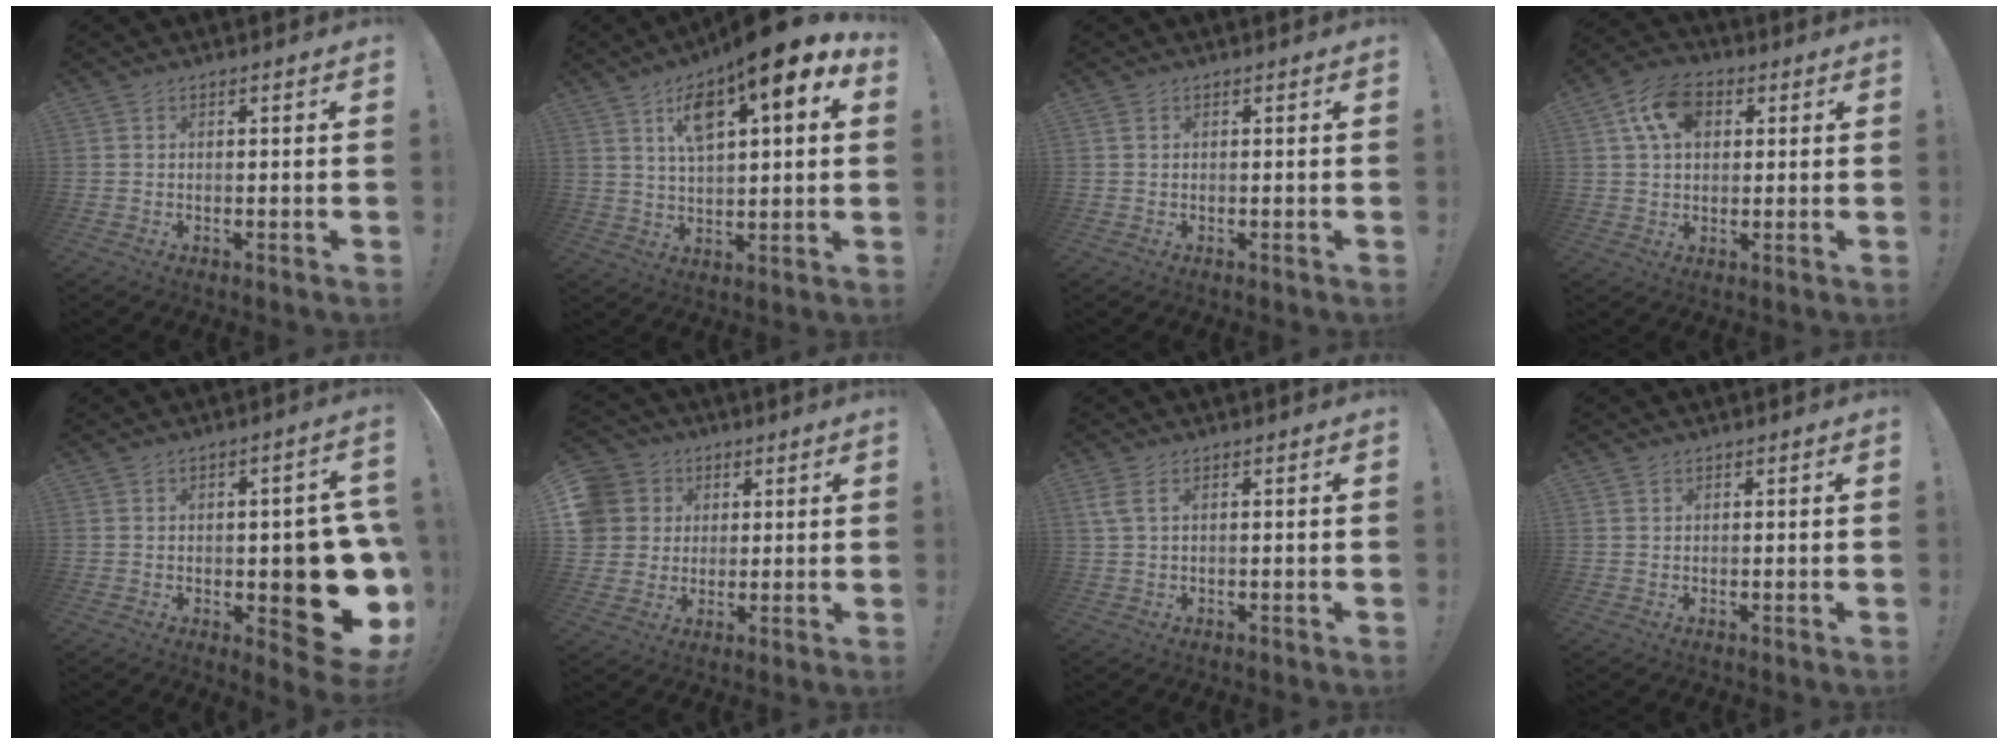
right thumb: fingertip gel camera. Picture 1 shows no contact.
{"total": 14.8, "force": [7.2, 4.6, 12.0], "torque": [-0.200, -0.025, 0.116]}
{"total": 0.0}
{"total": 11.4, "force": [4.3, 7.4, 7.5], "torque": [-0.125, 0.006, 0.084]}
{"total": 15.1, "force": [-3.1, 6.7, 13.1], "torque": [-0.135, 0.007, -0.036]}
{"total": 11.1, "force": [2.8, 10.2, 3.5], "torque": [-0.053, -0.005, 0.062]}
{"total": 2.9, "force": [1.3, 0.8, 2.5], "torque": [-0.057, 0.003, 0.026]}
{"total": 0.9, "force": [0.6, 0.5, 0.2], "torque": [-0.001, -0.001, 0.012]}